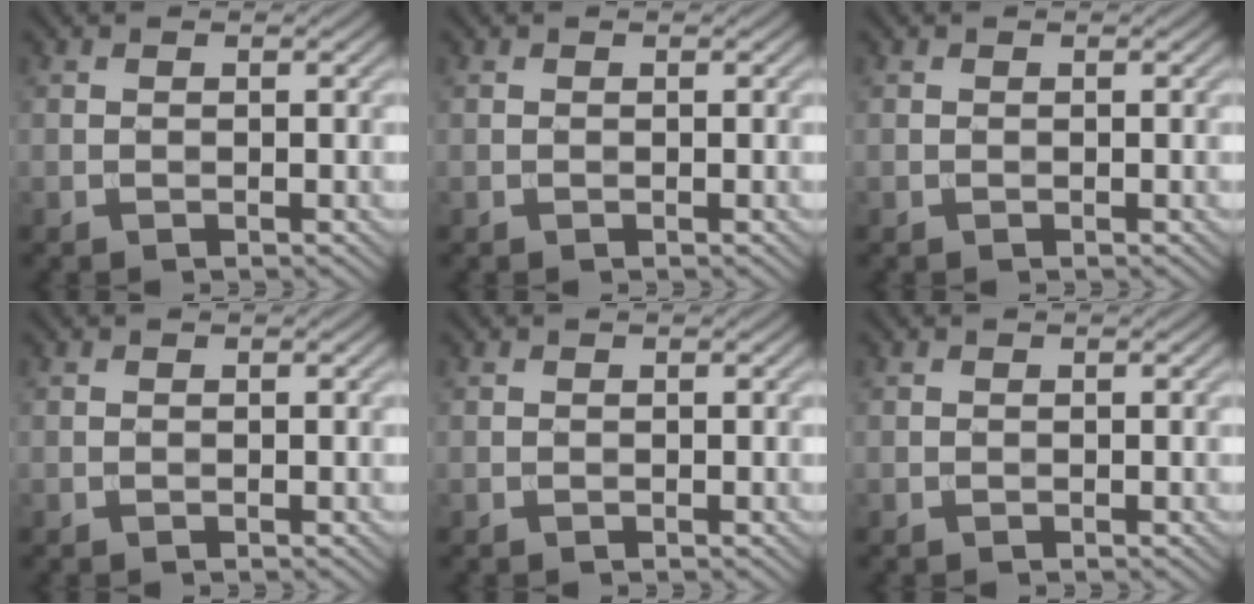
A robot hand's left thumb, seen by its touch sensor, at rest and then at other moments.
{"total": 0.0}
{"total": 0.0}
{"total": 0.0}
{"total": 0.0}
{"total": 0.0}